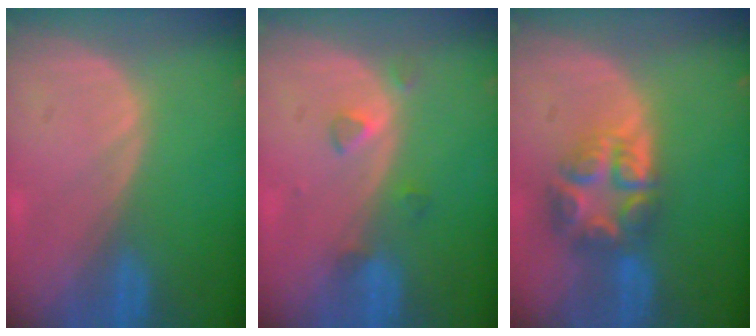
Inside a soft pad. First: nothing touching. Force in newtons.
{"total": 2.5, "press": 2.3, "slide": 0.9}
{"total": 7.9, "press": 6.8, "slide": 4.1}